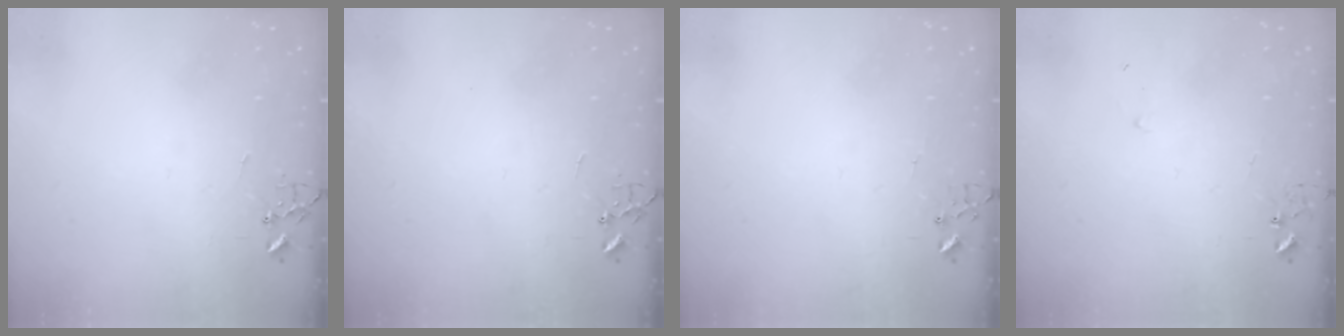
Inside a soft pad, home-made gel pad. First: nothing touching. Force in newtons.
{"total": 0.0}
{"total": 3.6, "press": 3.6, "slide": 0.4}
{"total": 7.4, "press": 7.4, "slide": 0.5}